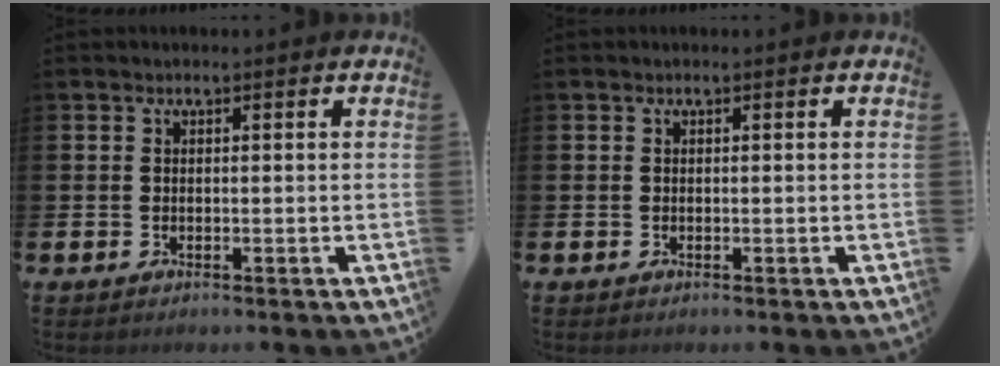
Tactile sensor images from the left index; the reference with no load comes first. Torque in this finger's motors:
{"motor_torque": [-0.03, 0.01, -0.01, 0.00]}